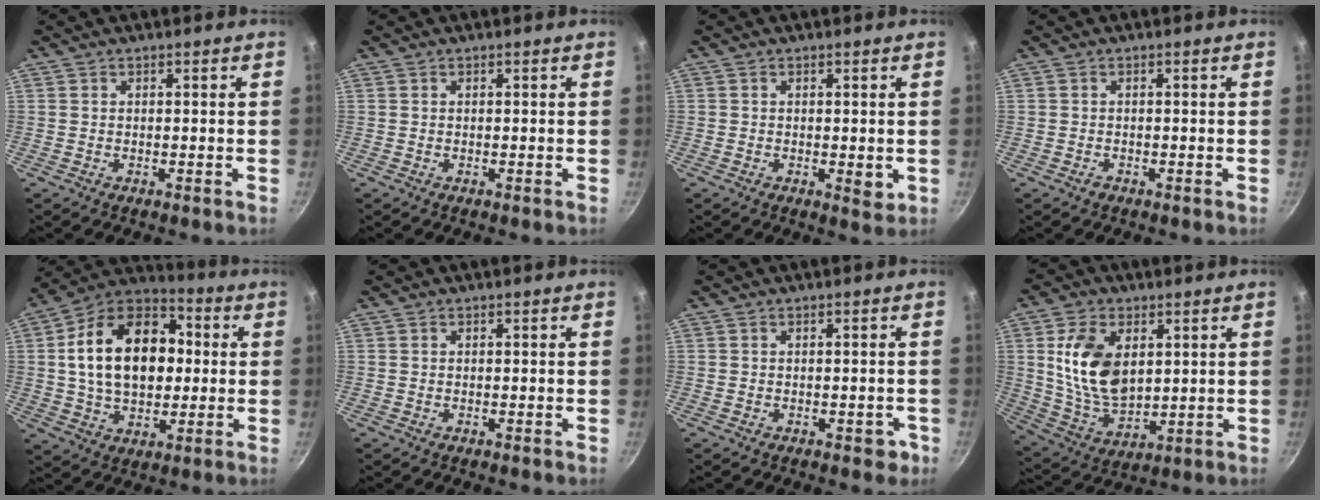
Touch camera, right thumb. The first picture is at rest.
{"total": 0.0}
{"total": 2.3, "force": [-0.1, 1.2, 1.9], "torque": [-0.027, -0.007, -0.001]}
{"total": 0.7, "force": [-0.5, 0.4, 0.2], "torque": [-0.005, 0.004, -0.008]}
{"total": 21.3, "force": [2.1, 14.3, 15.6], "torque": [-0.231, 0.028, 0.024]}
{"total": 0.0}
{"total": 2.4, "force": [-1.0, 1.5, 1.6], "torque": [0.002, 0.015, -0.004]}
{"total": 14.4, "force": [3.3, 9.1, 10.7], "torque": [-0.179, -0.022, 0.074]}